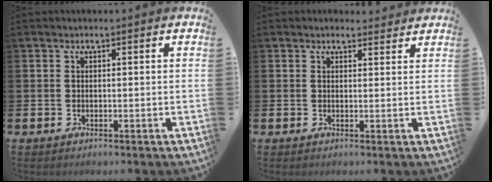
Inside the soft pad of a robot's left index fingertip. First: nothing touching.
{"total": 1.6, "force": [1.5, 0.6, 0.1], "torque": [0.009, -0.003, 0.025]}